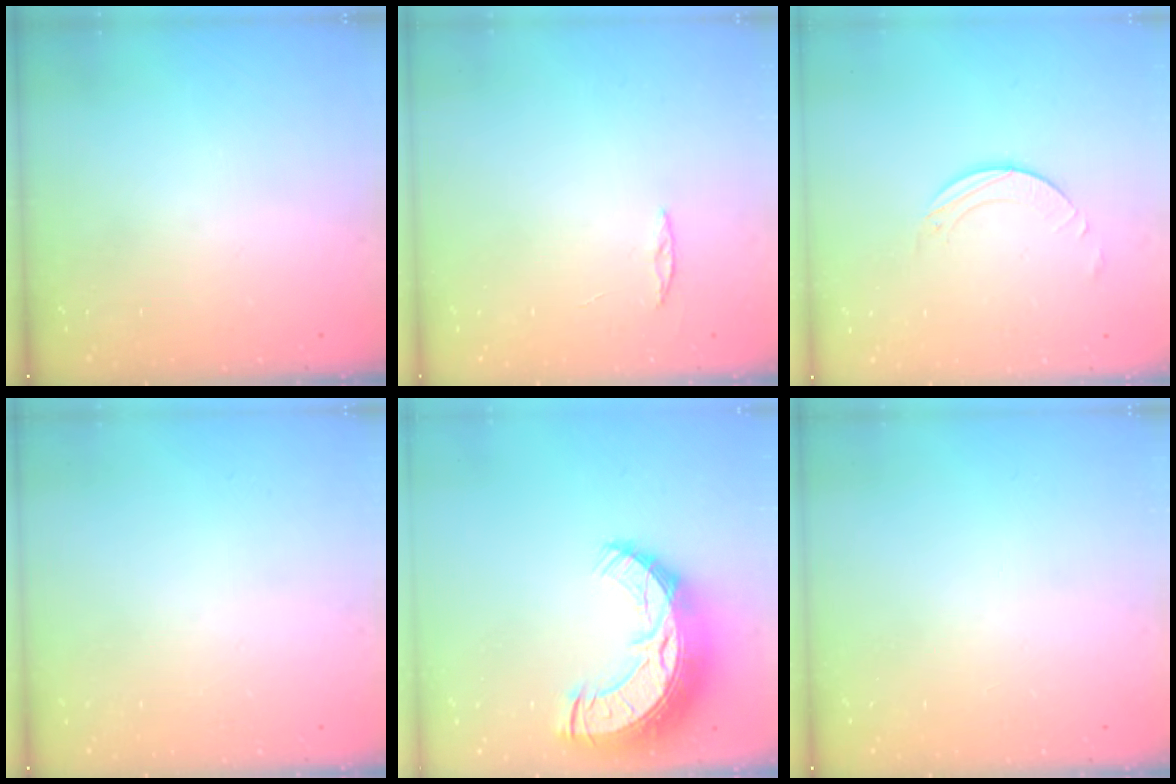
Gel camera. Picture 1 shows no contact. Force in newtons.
{"total": 2.0, "press": 2.0, "slide": 0.2}
{"total": 1.9, "press": 1.9, "slide": 0.1}
{"total": 0.0}
{"total": 19.3, "press": 19.2, "slide": 1.4}
{"total": 0.0}